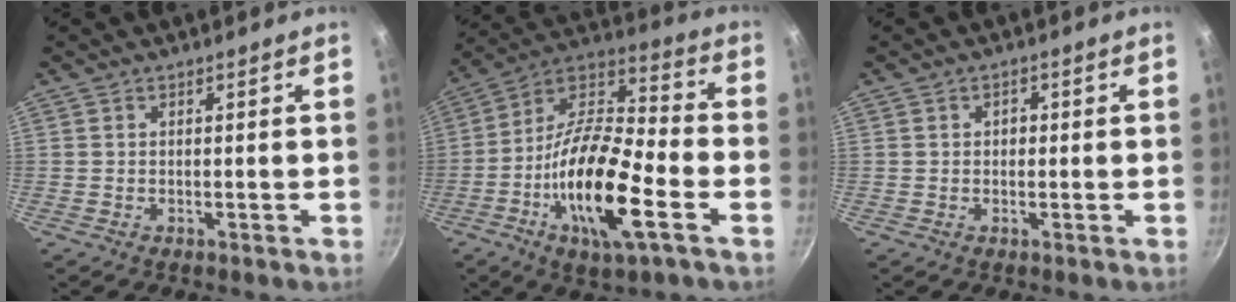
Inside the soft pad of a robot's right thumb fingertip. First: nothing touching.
{"total": 21.0, "force": [-7.1, 6.8, 18.6], "torque": [-0.332, 0.034, -0.144]}
{"total": 1.6, "force": [0.1, 1.3, 0.9], "torque": [-0.007, 0.005, 0.001]}